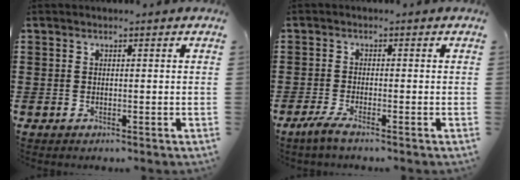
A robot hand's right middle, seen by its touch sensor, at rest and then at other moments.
{"total": 2.1, "force": [-1.5, 0.1, 1.6], "torque": [-0.041, -0.006, -0.031]}